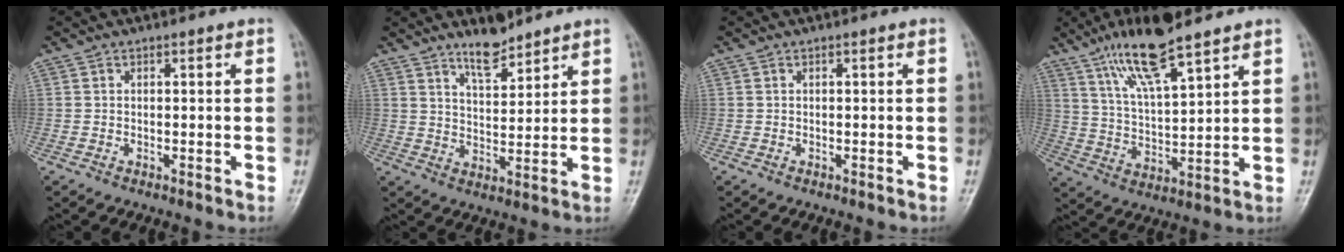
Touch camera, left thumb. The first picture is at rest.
{"total": 6.3, "force": [5.2, 2.0, 2.9], "torque": [-0.032, -0.045, 0.092]}
{"total": 0.0}
{"total": 12.7, "force": [8.9, 2.7, 8.7], "torque": [-0.153, -0.042, 0.171]}